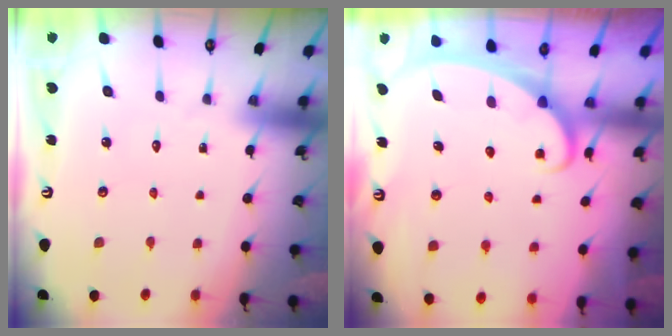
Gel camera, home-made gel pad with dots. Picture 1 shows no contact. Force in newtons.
{"total": 2.6, "press": 2.6, "slide": 0.4}